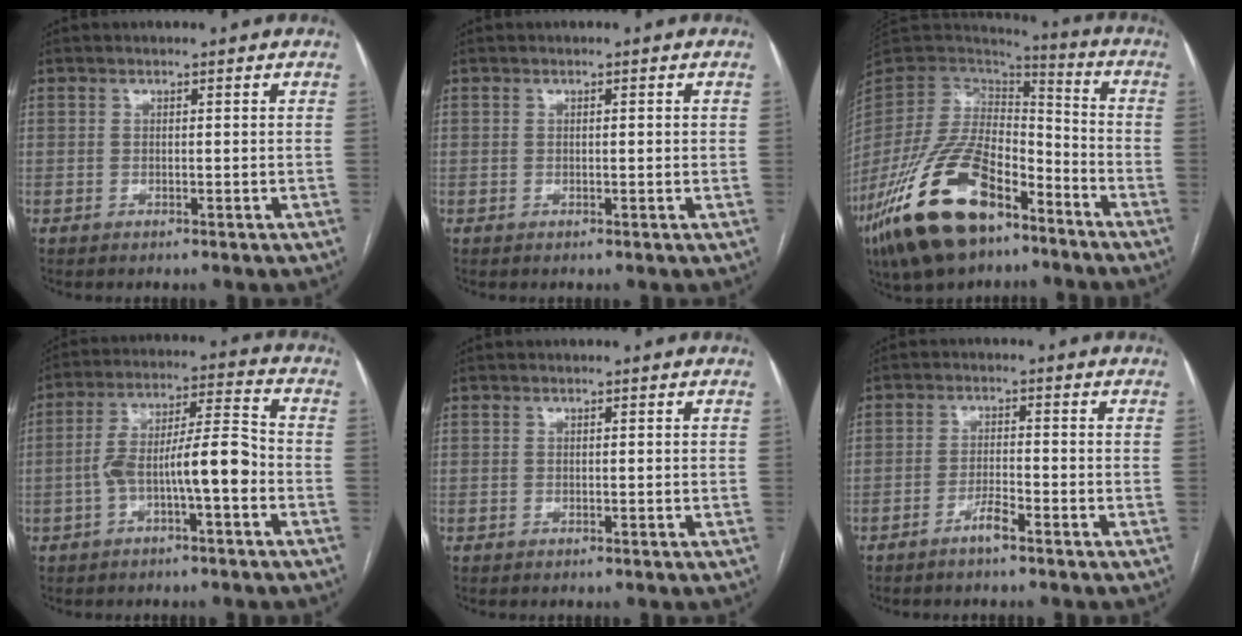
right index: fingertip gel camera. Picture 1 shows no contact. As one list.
[{"total": 0.7, "force": [0.1, 0.2, 0.6], "torque": [-0.012, 0.001, 0.002]}, {"total": 22.1, "force": [-13.3, 9.7, 14.8], "torque": [-0.318, -0.015, -0.240]}, {"total": 10.3, "force": [-3.4, 1.6, 9.6], "torque": [-0.170, 0.034, -0.054]}, {"total": 0.0}, {"total": 2.8, "force": [-2.1, 0.2, 1.9], "torque": [-0.036, 0.000, -0.042]}]